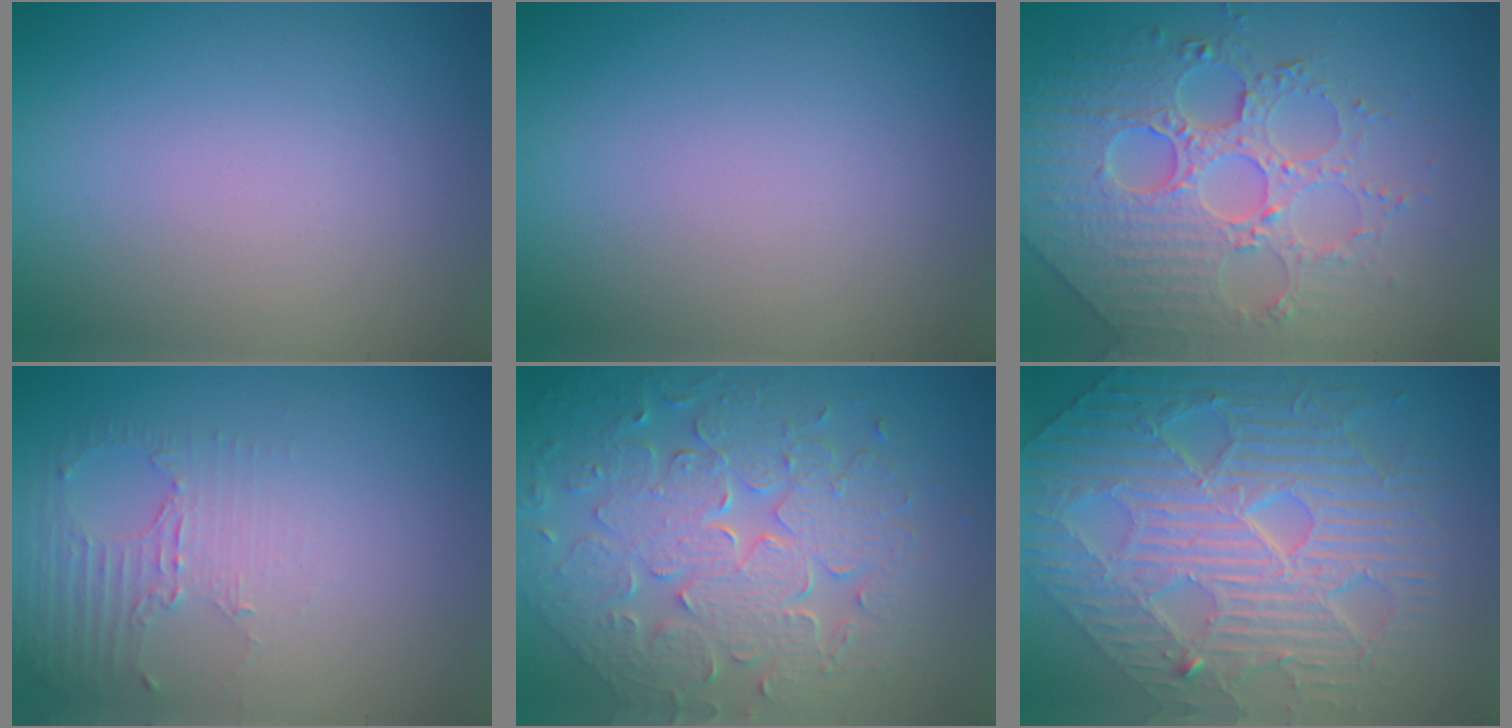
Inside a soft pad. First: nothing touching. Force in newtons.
{"total": 0.0}
{"total": 6.3, "press": 5.6, "slide": 3.0}
{"total": 2.5, "press": 1.8, "slide": 1.7}
{"total": 9.3, "press": 6.7, "slide": 6.4}
{"total": 10.8, "press": 7.4, "slide": 7.9}